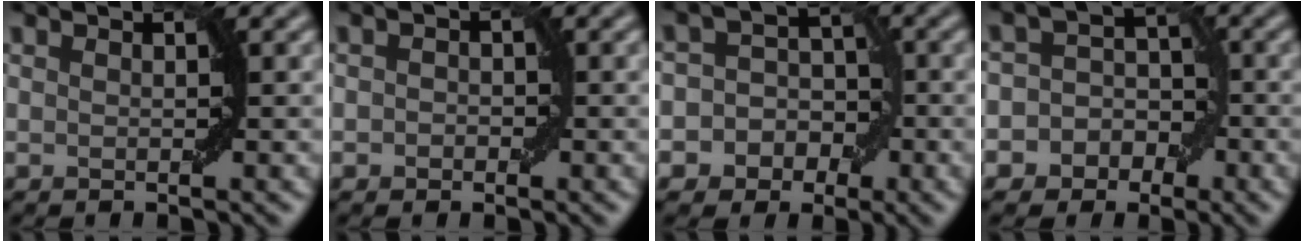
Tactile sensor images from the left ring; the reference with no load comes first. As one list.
[{"total": 1.1, "force": [-0.3, 0.9, 0.5], "torque": [-0.004, 0.000, -0.007]}, {"total": 6.1, "force": [-2.0, 5.5, 1.5], "torque": [-0.004, 0.022, -0.056]}, {"total": 6.0, "force": [-2.3, 5.4, 1.2], "torque": [0.001, 0.023, -0.061]}]